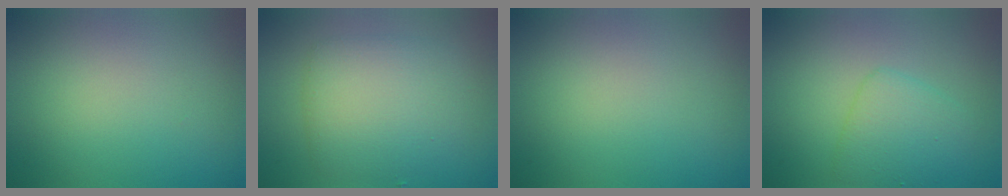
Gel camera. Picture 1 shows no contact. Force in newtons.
{"total": 5.1, "press": 5.1, "slide": 0.1}
{"total": 0.0}
{"total": 3.1, "press": 3.1, "slide": 0.1}